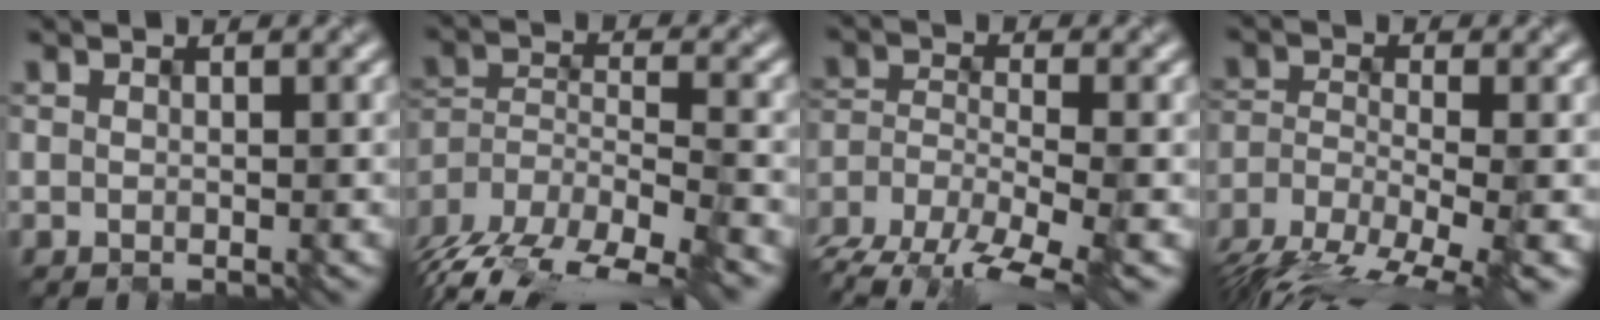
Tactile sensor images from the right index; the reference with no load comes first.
{"total": 14.5, "force": [-12.0, 6.0, 5.6], "torque": [-0.114, -0.009, -0.154]}
{"total": 8.7, "force": [-6.4, 3.2, 5.0], "torque": [-0.101, -0.021, -0.113]}
{"total": 9.1, "force": [-6.8, 3.1, 5.3], "torque": [-0.105, -0.023, -0.120]}